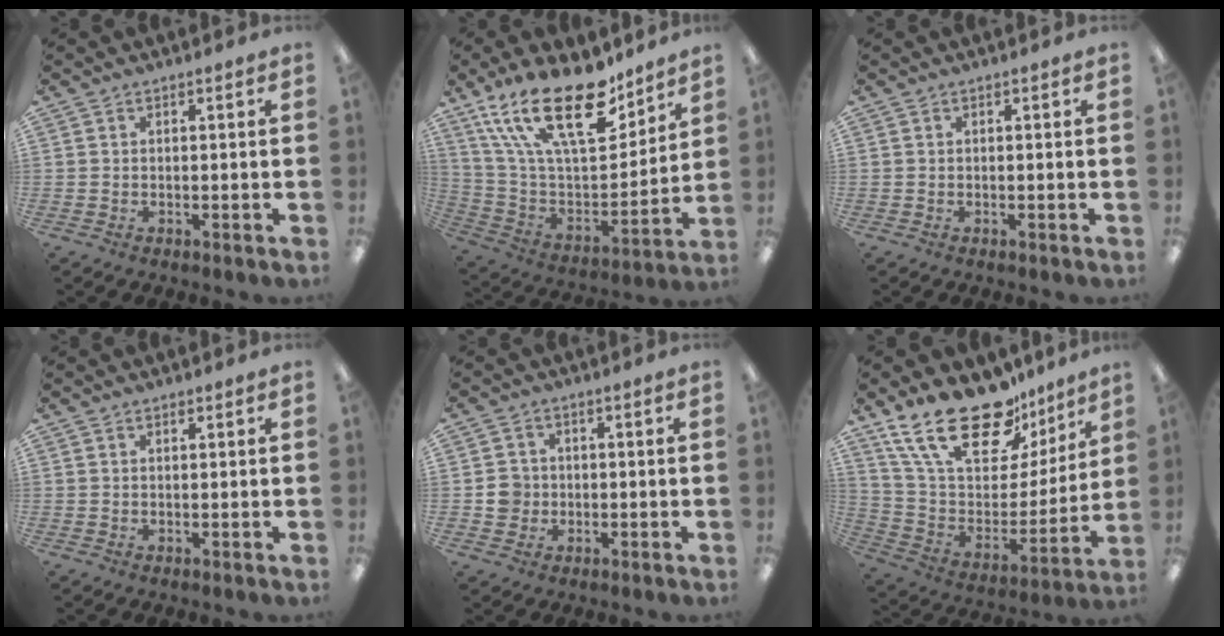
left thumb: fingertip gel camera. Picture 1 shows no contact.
{"total": 25.4, "force": [16.4, 10.5, 16.3], "torque": [-0.304, -0.096, 0.288]}
{"total": 0.0}
{"total": 0.9, "force": [0.8, 0.4, 0.2], "torque": [-0.005, -0.001, 0.015]}
{"total": 4.6, "force": [-0.3, 4.5, 1.0], "torque": [-0.007, 0.005, -0.006]}
{"total": 25.3, "force": [17.9, 11.5, 13.8], "torque": [-0.239, -0.116, 0.320]}